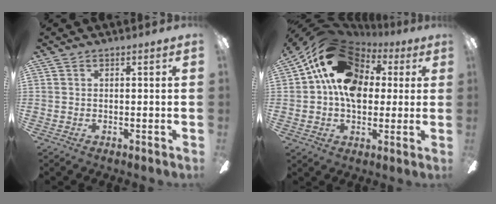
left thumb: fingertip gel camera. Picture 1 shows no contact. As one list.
[{"total": 18.3, "force": [5.3, 13.3, 11.4], "torque": [-0.206, -0.012, 0.097]}]